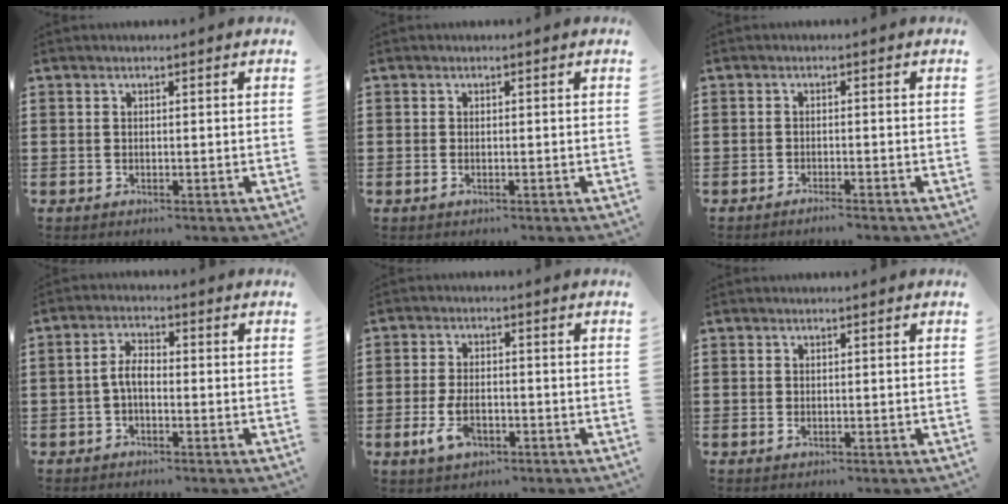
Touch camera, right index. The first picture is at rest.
{"total": 0.6, "force": [-0.2, 0.2, 0.5], "torque": [-0.012, -0.005, -0.003]}
{"total": 1.3, "force": [-1.3, -0.2, 0.4], "torque": [-0.008, -0.001, -0.024]}
{"total": 3.5, "force": [-0.9, 1.5, 3.0], "torque": [-0.078, -0.002, -0.024]}
{"total": 5.1, "force": [-2.1, 2.7, 3.8], "torque": [-0.092, -0.002, -0.043]}
{"total": 0.5, "force": [-0.2, 0.2, 0.4], "torque": [-0.010, -0.004, -0.003]}